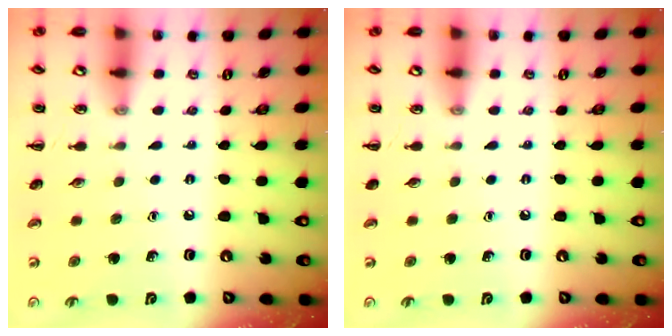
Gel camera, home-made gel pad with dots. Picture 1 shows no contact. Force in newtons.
{"total": 0.0}